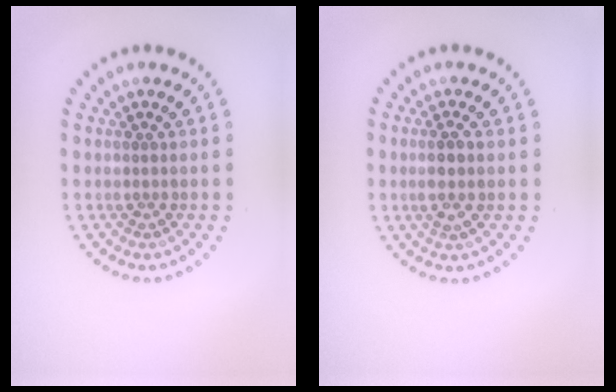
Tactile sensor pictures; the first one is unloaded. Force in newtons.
{"total": 2.0, "press": 1.8, "slide": 0.8}